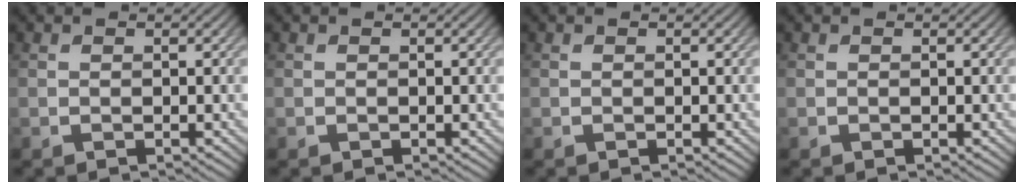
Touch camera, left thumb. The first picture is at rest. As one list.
[{"total": 0.0}, {"total": 0.0}, {"total": 0.0}]